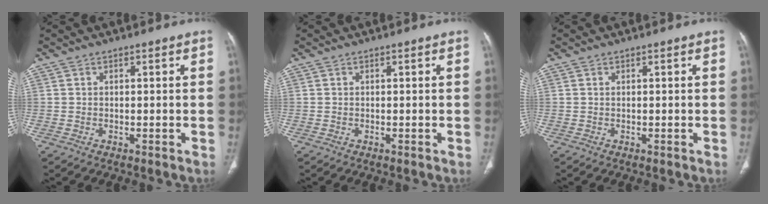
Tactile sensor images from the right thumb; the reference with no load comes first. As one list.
[{"total": 0.0}, {"total": 0.0}]